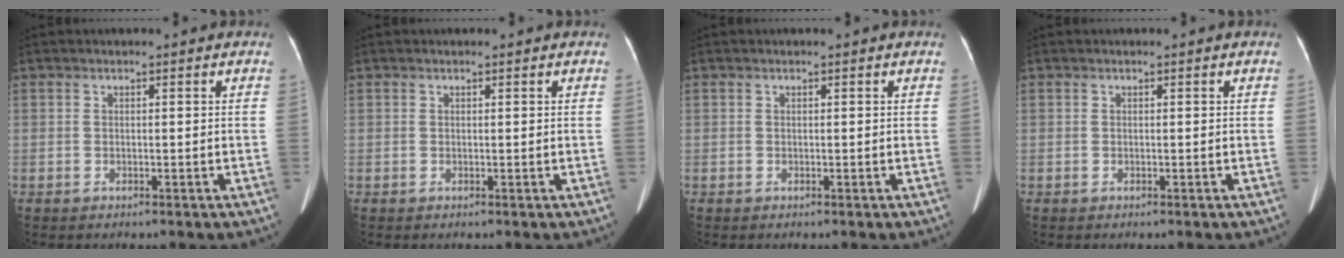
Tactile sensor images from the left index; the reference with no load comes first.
{"total": 0.0}
{"total": 0.0}
{"total": 0.0}